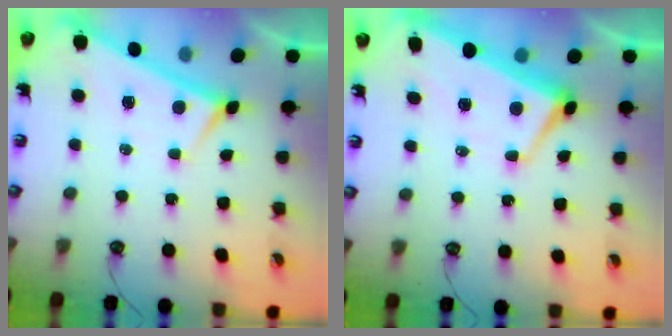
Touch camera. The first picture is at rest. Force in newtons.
{"total": 1.8, "press": 1.2, "slide": 1.3}